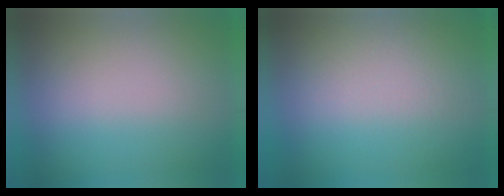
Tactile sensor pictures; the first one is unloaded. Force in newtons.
{"total": 2.7}